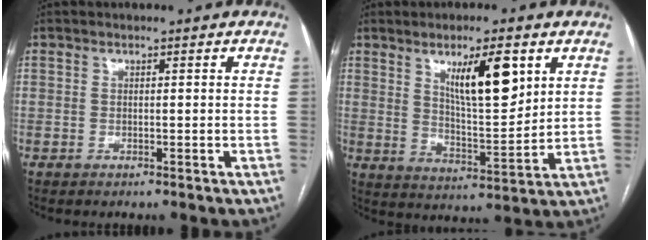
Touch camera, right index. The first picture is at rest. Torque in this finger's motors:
{"motor_torque": [0.69, 0.34, 0.38, 0.10]}